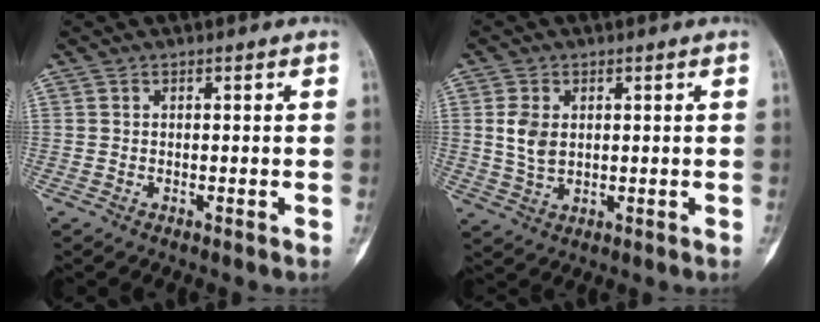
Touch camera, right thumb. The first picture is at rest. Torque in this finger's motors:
{"motor_torque": [-0.92, 0.67, 0.60, 0.06, -0.06]}